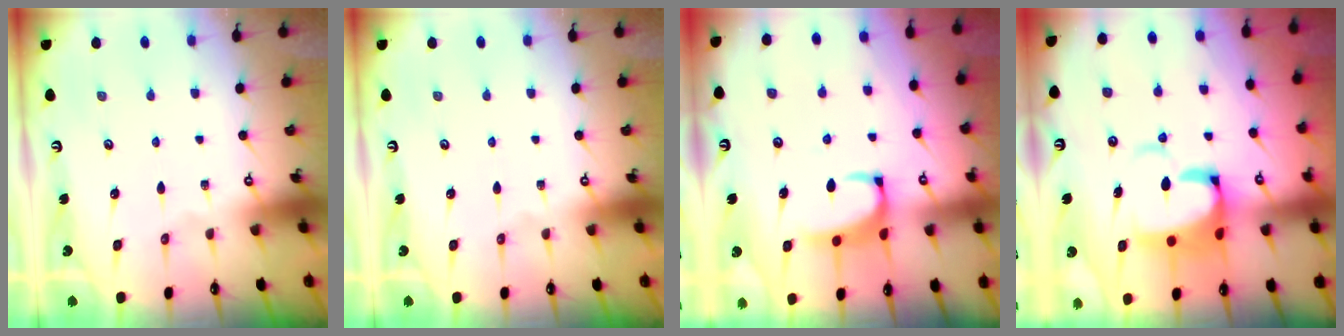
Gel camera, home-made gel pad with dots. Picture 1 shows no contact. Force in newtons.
{"total": 0.0}
{"total": 2.4, "press": 2.3, "slide": 0.7}
{"total": 8.2, "press": 8.0, "slide": 1.4}